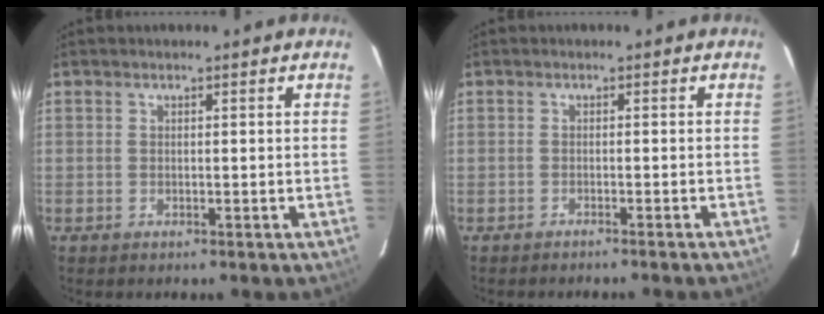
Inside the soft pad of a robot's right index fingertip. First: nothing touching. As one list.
[{"total": 1.3, "force": [-1.2, -0.4, 0.4], "torque": [-0.010, -0.003, -0.016]}]